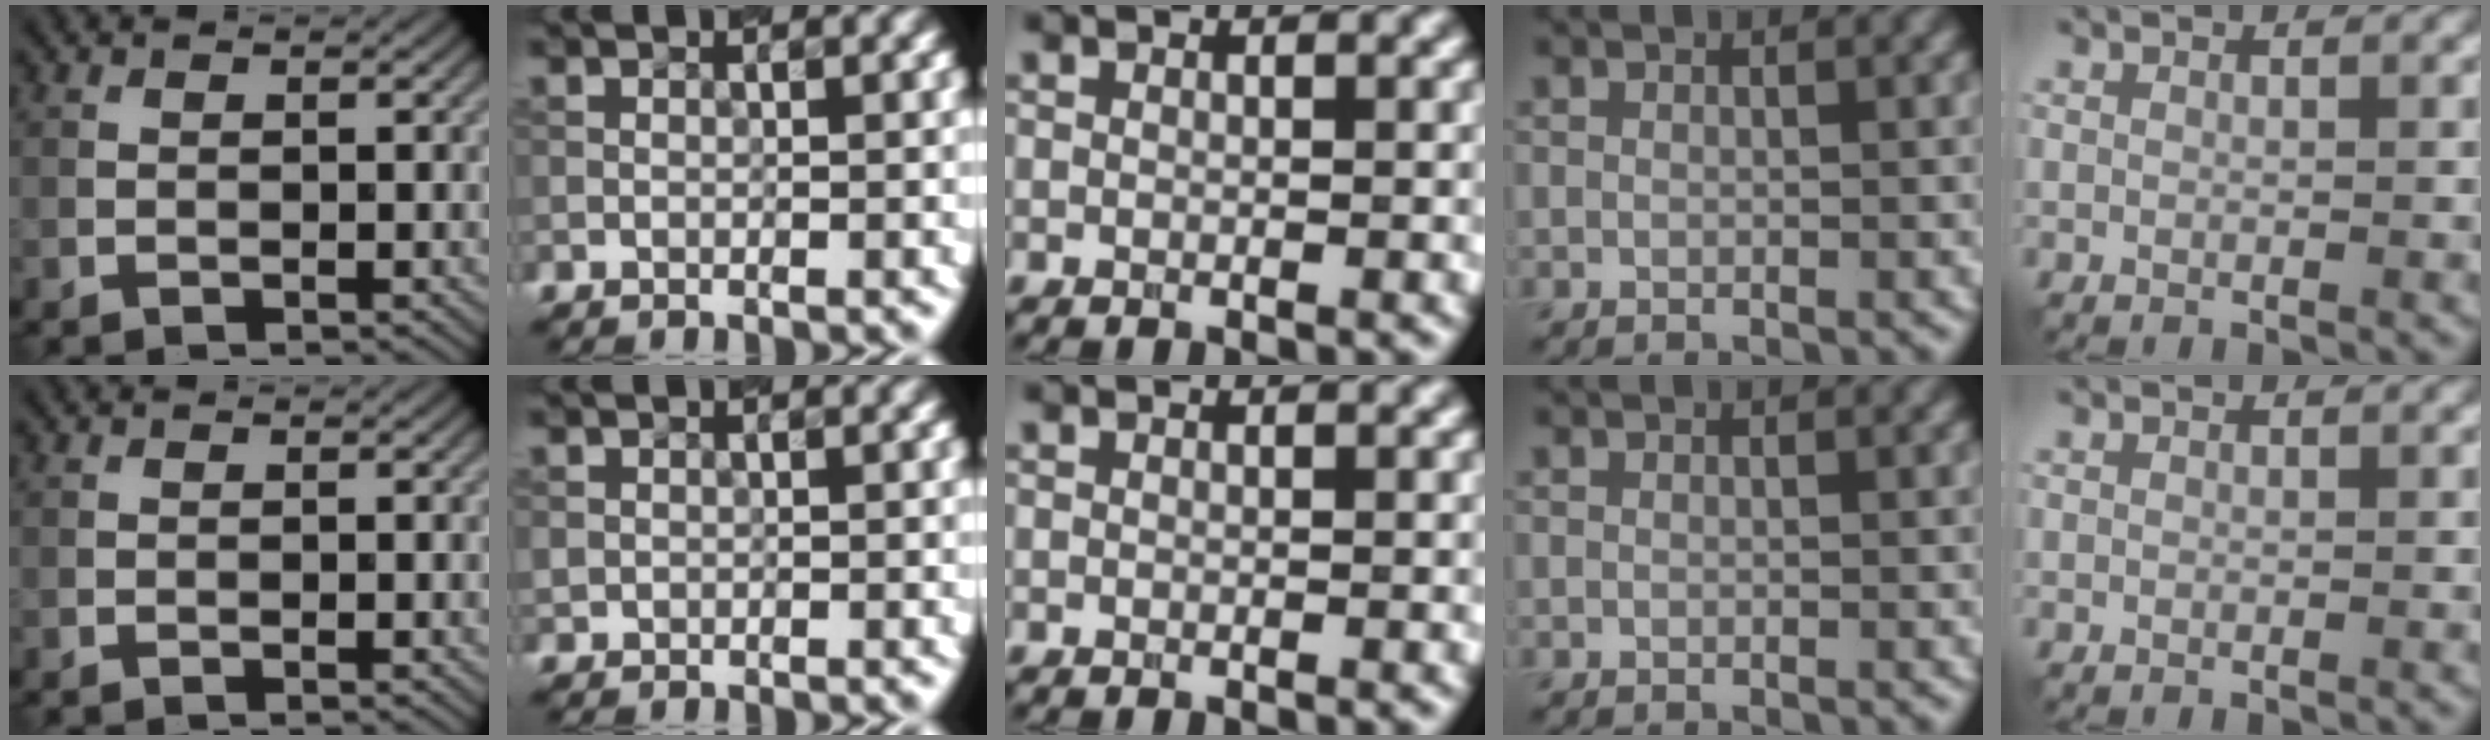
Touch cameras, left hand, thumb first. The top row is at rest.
{"index": {"total": 0.6, "force": [0.1, 0.6, 0.0], "torque": [0.005, -0.003, 0.000]}}